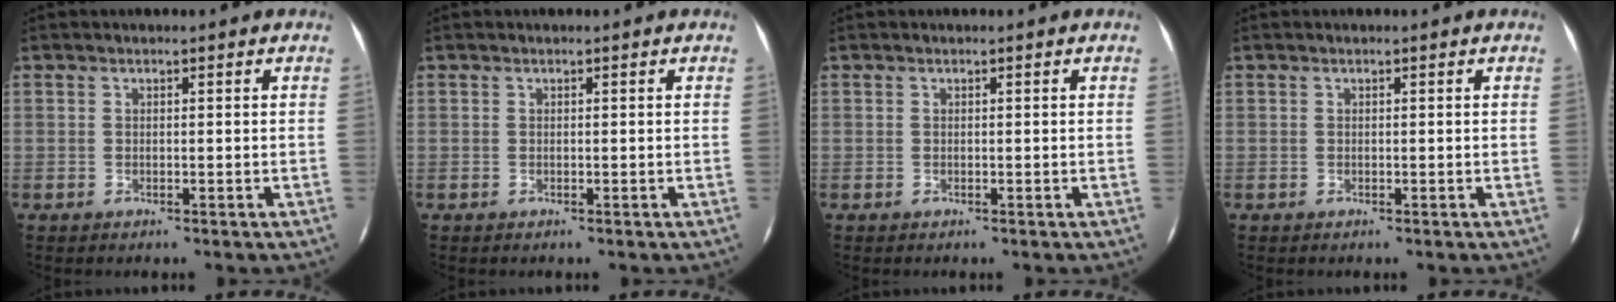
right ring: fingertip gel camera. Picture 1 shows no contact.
{"total": 0.0}
{"total": 0.0}
{"total": 0.0}